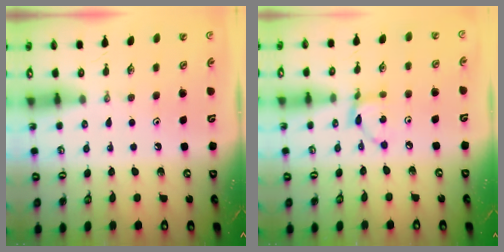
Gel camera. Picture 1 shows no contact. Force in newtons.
{"total": 5.8, "press": 5.8, "slide": 0.2}